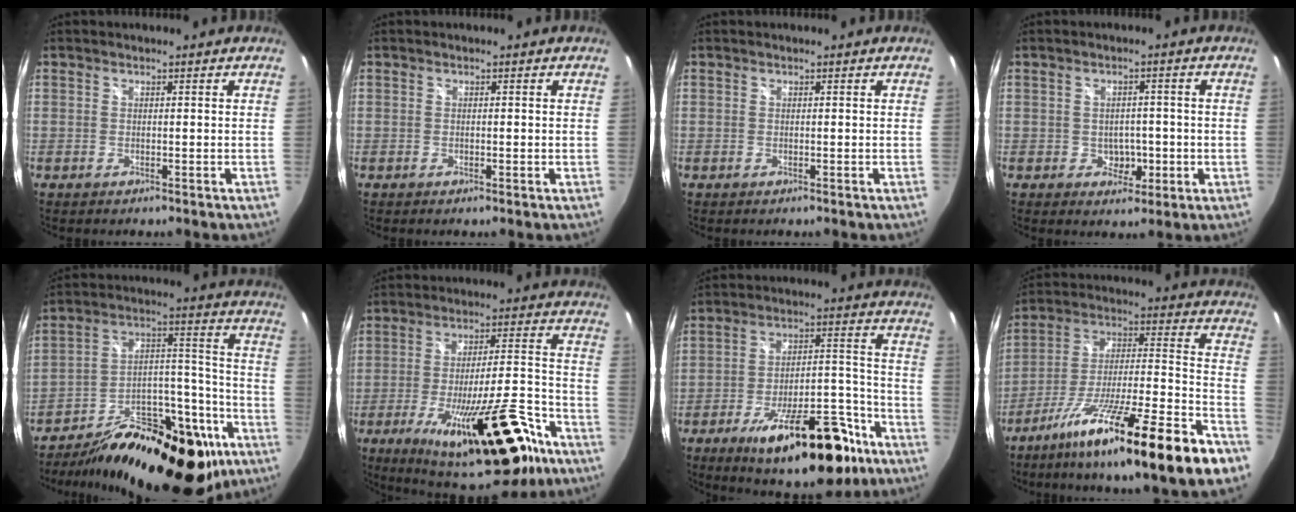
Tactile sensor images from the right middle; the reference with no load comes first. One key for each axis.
{"total": 0.5, "fx": 0.0, "fy": 0.2, "fz": 0.5, "tx": -0.007, "ty": 0.001, "tz": -0.002}
{"total": 0.0}
{"total": 4.5, "fx": -0.9, "fy": 3.5, "fz": 2.6, "tx": -0.043, "ty": 0.000, "tz": -0.007}
{"total": 28.7, "fx": -18.4, "fy": 13.0, "fz": 17.7, "tx": -0.265, "ty": 0.021, "tz": -0.261}
{"total": 26.3, "fx": -15.5, "fy": 8.1, "fz": 19.6, "tx": -0.315, "ty": -0.023, "tz": -0.219}
{"total": 23.0, "fx": -14.6, "fy": 8.2, "fz": 15.8, "tx": -0.238, "ty": 0.003, "tz": -0.206}
{"total": 25.4, "fx": -16.8, "fy": 1.7, "fz": 18.9, "tx": -0.284, "ty": -0.036, "tz": -0.268}